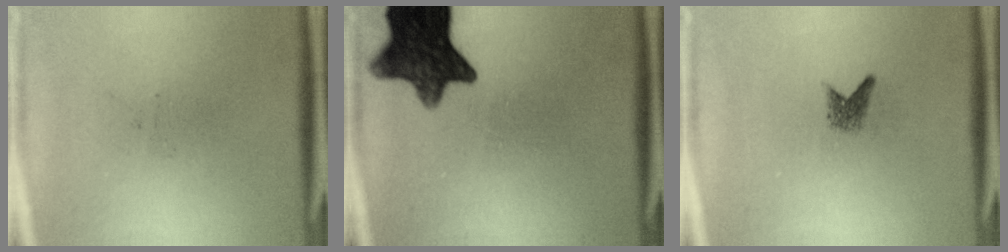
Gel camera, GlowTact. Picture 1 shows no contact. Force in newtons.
{"total": 12.5}
{"total": 1.5}